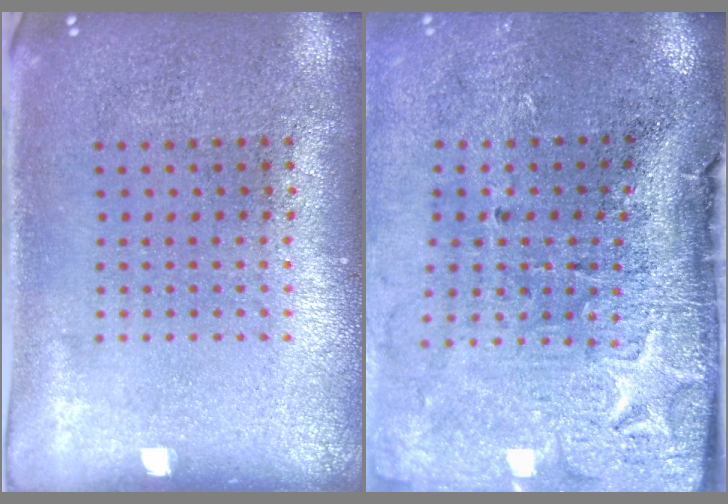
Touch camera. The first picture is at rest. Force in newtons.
{"total": 4.9, "press": 3.8, "slide": 3.1}